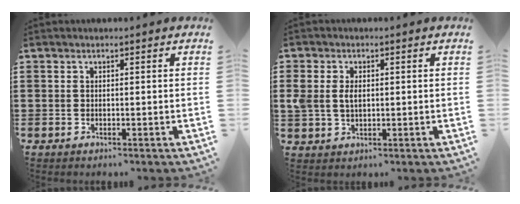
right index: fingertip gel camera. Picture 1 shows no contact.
{"total": 3.5, "force": [0.4, 2.3, 2.6], "torque": [-0.062, 0.008, 0.004]}